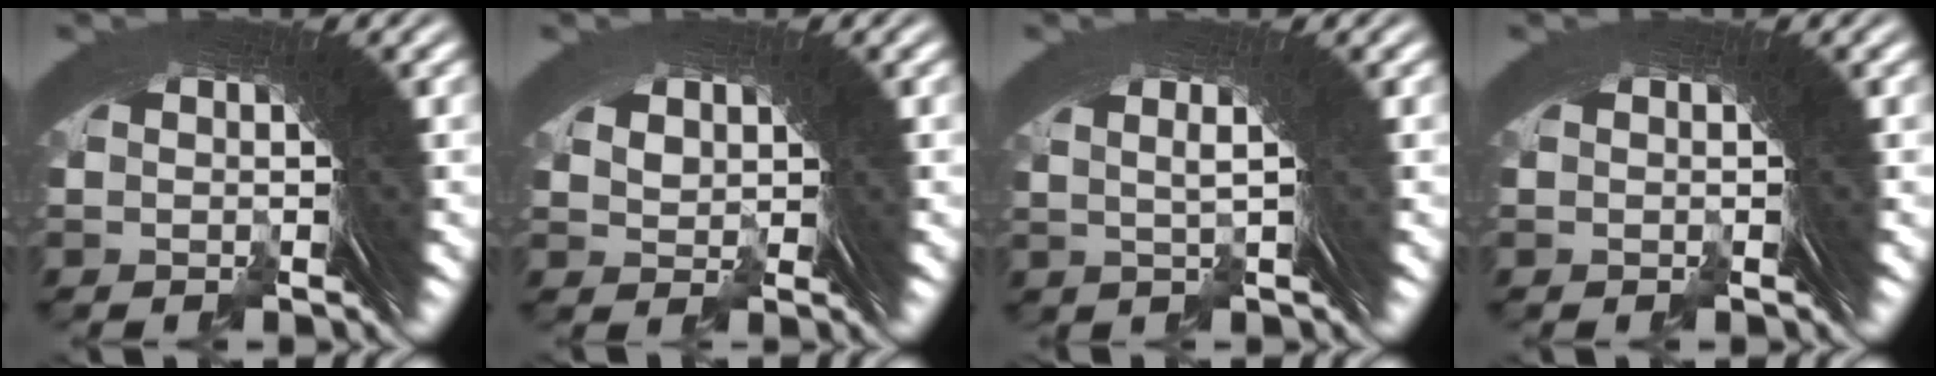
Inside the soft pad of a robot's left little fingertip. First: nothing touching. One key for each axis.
{"total": 0.9, "fx": 0.5, "fy": 0.3, "fz": 0.7, "tx": -0.011, "ty": -0.005, "tz": 0.023}
{"total": 3.5, "fx": 1.7, "fy": 0.0, "fz": 3.1, "tx": -0.033, "ty": 0.012, "tz": 0.025}
{"total": 0.0}